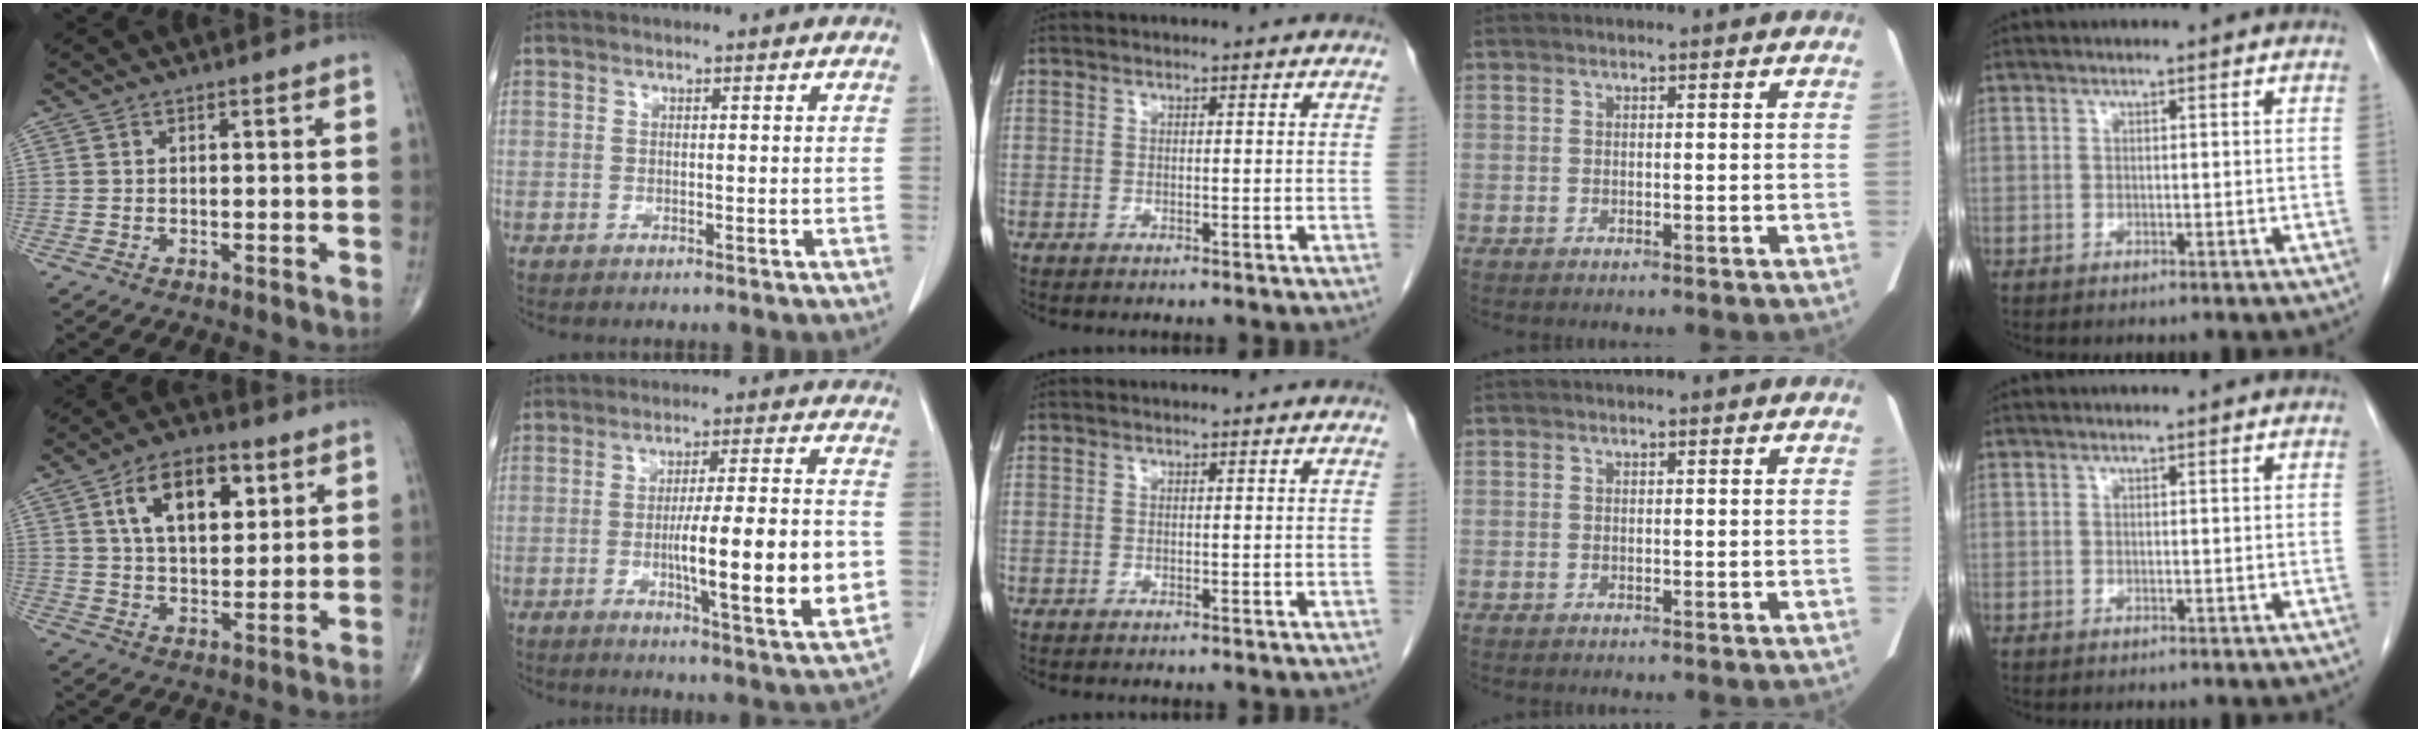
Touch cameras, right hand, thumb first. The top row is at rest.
{"thumb": {"total": 12.9, "force": [4.9, 7.1, 9.6], "torque": [-0.130, -0.010, 0.084]}, "index": {"total": 14.8, "force": [-2.7, 0.9, 14.6], "torque": [-0.215, -0.007, -0.041]}}